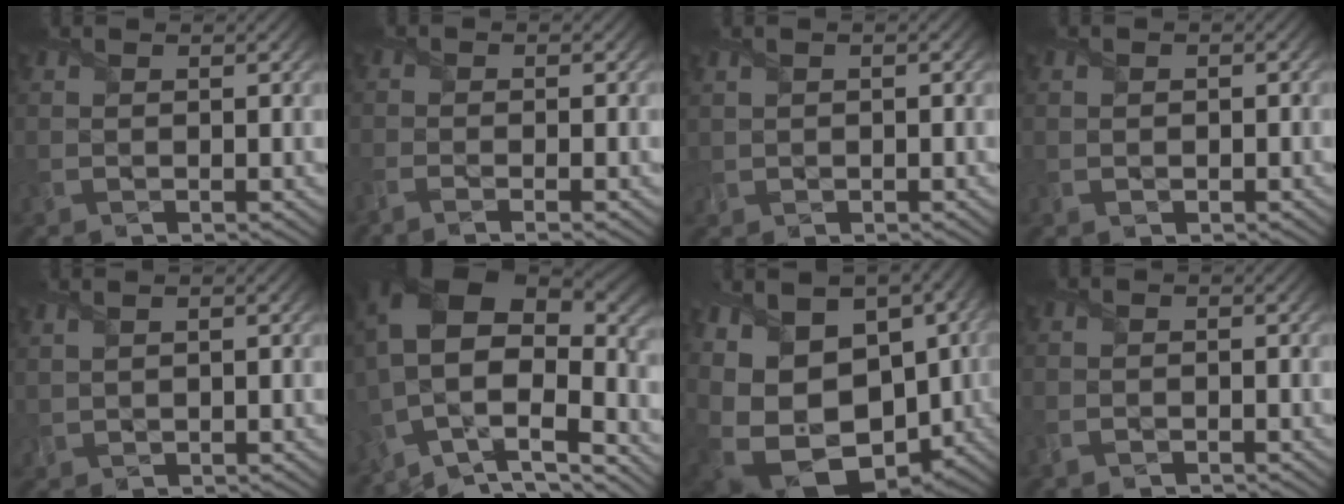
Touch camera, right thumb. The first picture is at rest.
{"total": 2.2, "force": [-1.6, 0.0, 1.6], "torque": [-0.038, -0.003, -0.035]}
{"total": 0.6, "force": [0.3, 0.4, 0.2], "torque": [-0.011, 0.001, 0.008]}
{"total": 0.5, "force": [-0.3, 0.4, -0.1], "torque": [0.000, -0.001, -0.007]}
{"total": 0.8, "force": [0.5, 0.1, 0.5], "torque": [-0.017, 0.004, 0.017]}
{"total": 16.5, "force": [-3.1, 9.6, 13.1], "torque": [-0.242, -0.013, -0.040]}
{"total": 19.2, "force": [-3.5, 14.8, 11.7], "torque": [-0.246, -0.020, -0.048]}
{"total": 1.7, "force": [-1.5, 0.8, 0.5], "torque": [-0.010, -0.004, -0.030]}